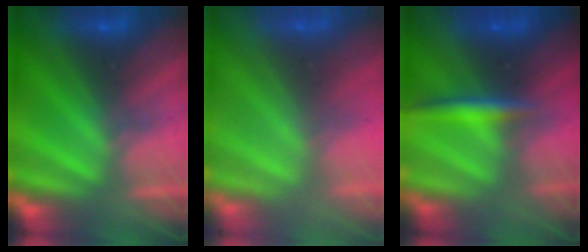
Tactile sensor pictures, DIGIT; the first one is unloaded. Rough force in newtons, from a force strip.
{"total": 6.6}
{"total": 2.9}